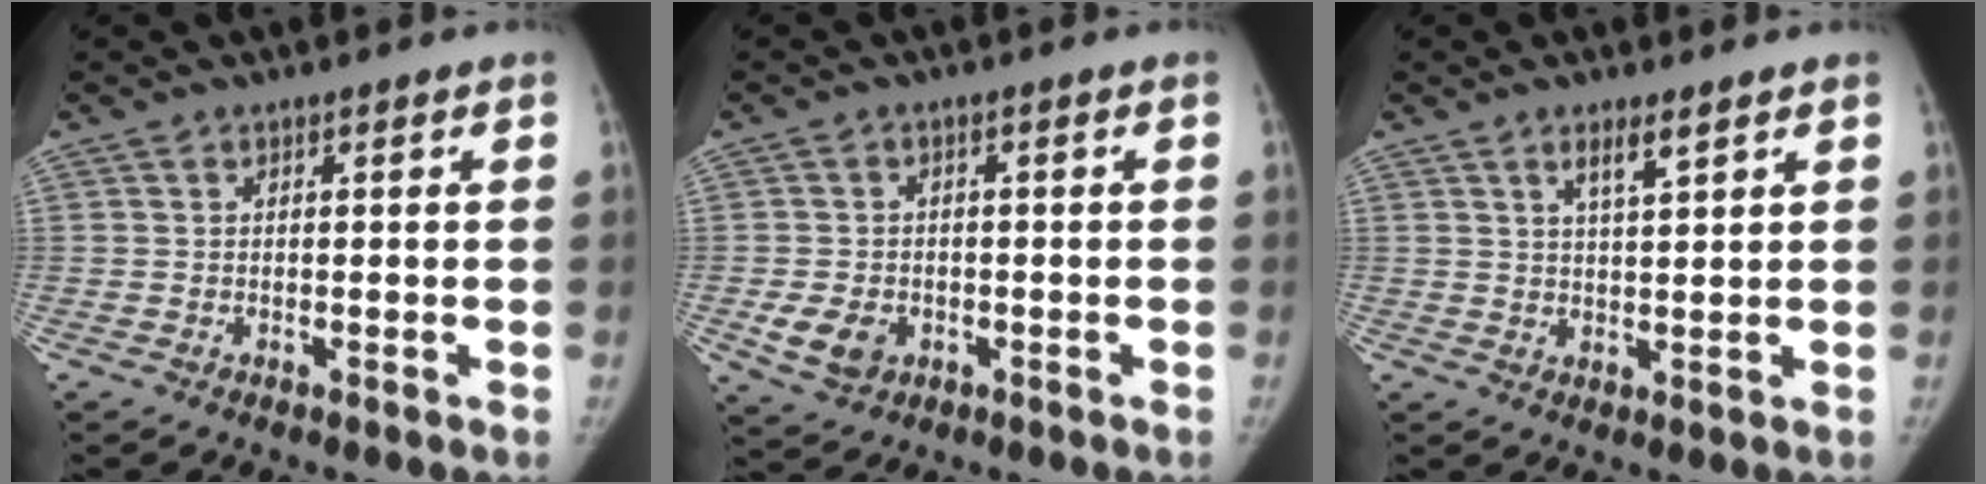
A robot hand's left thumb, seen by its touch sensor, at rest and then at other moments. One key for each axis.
{"total": 5.8, "fx": -1.9, "fy": 4.5, "fz": 3.1, "tx": -0.052, "ty": 0.002, "tz": -0.025}
{"total": 3.6, "fx": 2.4, "fy": 0.8, "fz": 2.6, "tx": -0.043, "ty": -0.016, "tz": 0.044}